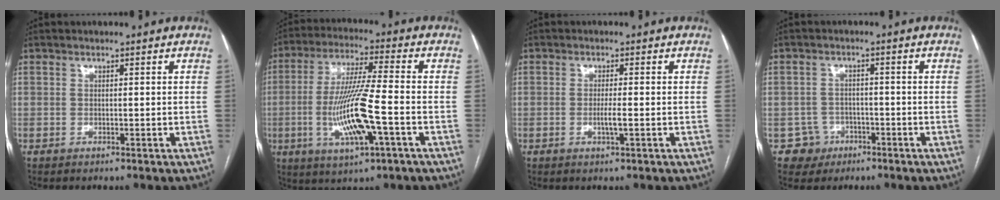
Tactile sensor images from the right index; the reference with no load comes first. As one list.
[{"total": 13.3, "force": [-3.4, 1.1, 12.8], "torque": [-0.255, -0.009, -0.062]}, {"total": 2.4, "force": [-0.6, 0.0, 2.3], "torque": [-0.044, -0.004, -0.010]}, {"total": 4.1, "force": [-1.9, 3.6, -0.5], "torque": [0.020, 0.018, -0.027]}]